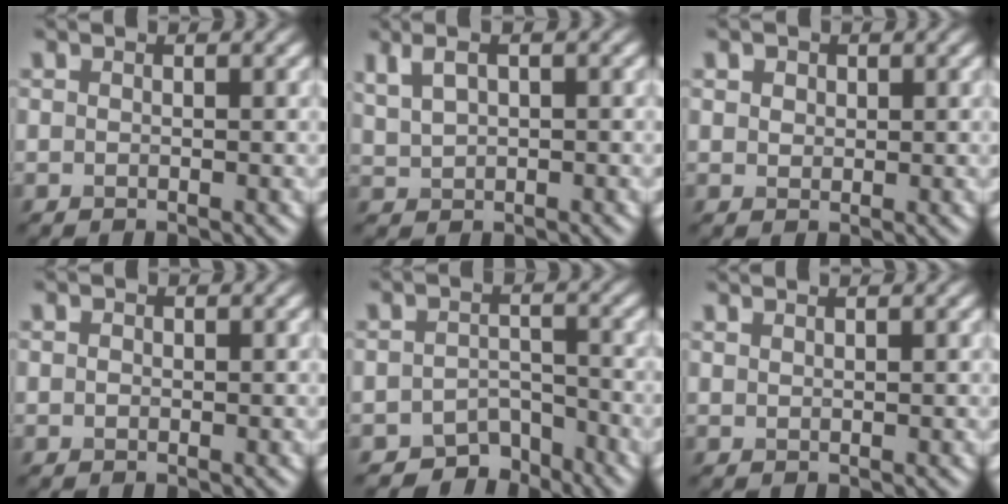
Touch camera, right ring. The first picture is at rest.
{"total": 3.1, "force": [1.7, 1.5, 2.2], "torque": [-0.053, 0.011, 0.037]}
{"total": 2.2, "force": [1.3, 1.5, 0.9], "torque": [-0.022, 0.010, 0.015]}
{"total": 0.5, "force": [0.1, 0.4, 0.2], "torque": [-0.001, -0.002, 0.000]}
{"total": 3.7, "force": [-3.2, 1.7, 0.8], "torque": [0.004, 0.003, -0.052]}
{"total": 1.3, "force": [1.1, 0.3, 0.5], "torque": [0.000, 0.000, 0.012]}